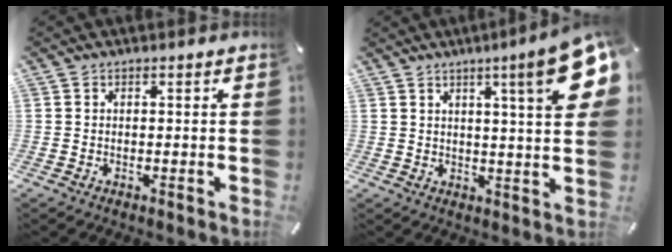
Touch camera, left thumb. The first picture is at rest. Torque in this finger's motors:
{"motor_torque": [2.49, 2.52, 0.30, -0.12, 0.09]}